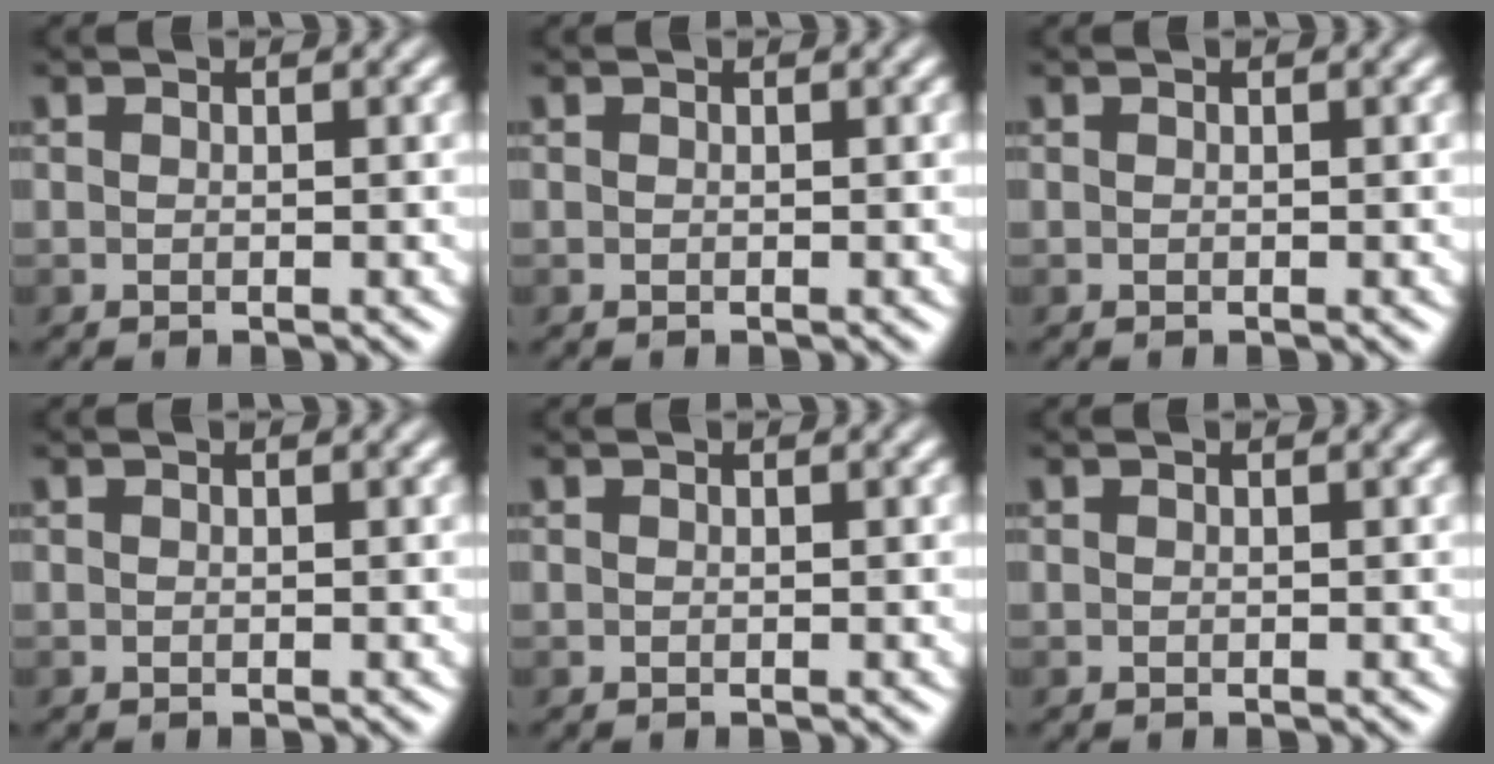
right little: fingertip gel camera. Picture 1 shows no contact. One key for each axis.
{"total": 0.0}
{"total": 0.0}
{"total": 0.0}
{"total": 0.0}
{"total": 0.0}